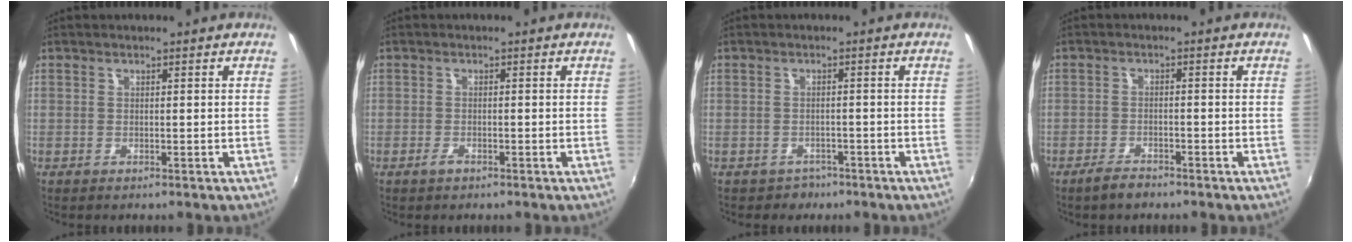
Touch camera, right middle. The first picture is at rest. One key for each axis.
{"total": 1.4, "fx": -1.0, "fy": 0.6, "fz": 0.7, "tx": -0.015, "ty": -0.001, "tz": -0.020}
{"total": 3.1, "fx": -2.1, "fy": 2.3, "fz": 0.3, "tx": -0.013, "ty": 0.000, "tz": -0.030}
{"total": 3.1, "fx": -2.6, "fy": 1.1, "fz": 1.3, "tx": -0.039, "ty": 0.000, "tz": -0.049}